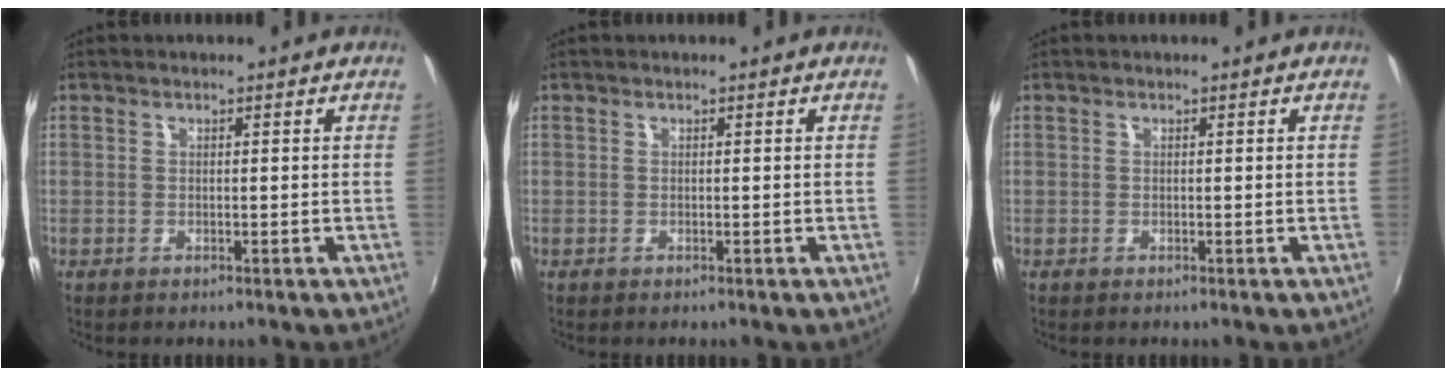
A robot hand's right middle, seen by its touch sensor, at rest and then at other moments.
{"total": 0.0}
{"total": 0.0}